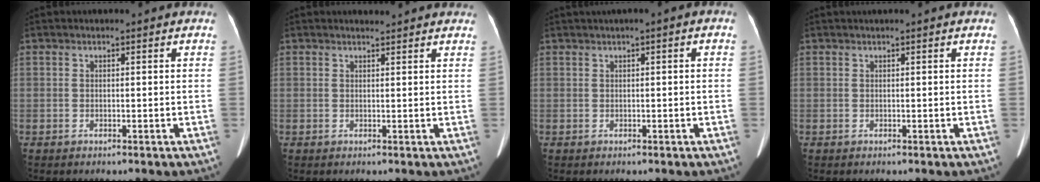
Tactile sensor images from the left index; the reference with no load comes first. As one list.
[{"total": 3.5, "force": [3.3, 0.6, 0.7], "torque": [-0.012, 0.013, 0.033]}, {"total": 1.4, "force": [0.3, 0.1, 1.3], "torque": [-0.025, 0.009, 0.004]}, {"total": 0.6, "force": [0.4, -0.2, 0.4], "torque": [-0.011, 0.010, 0.012]}]